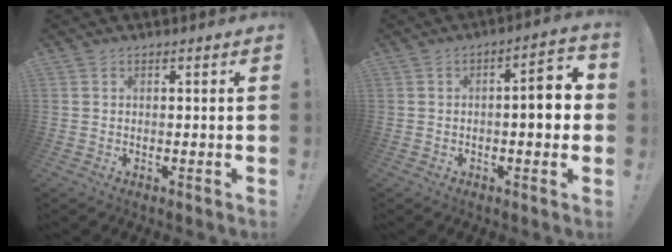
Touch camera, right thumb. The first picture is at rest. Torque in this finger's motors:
{"motor_torque": [0.06, -0.14, 0.26, 0.28, 0.11]}